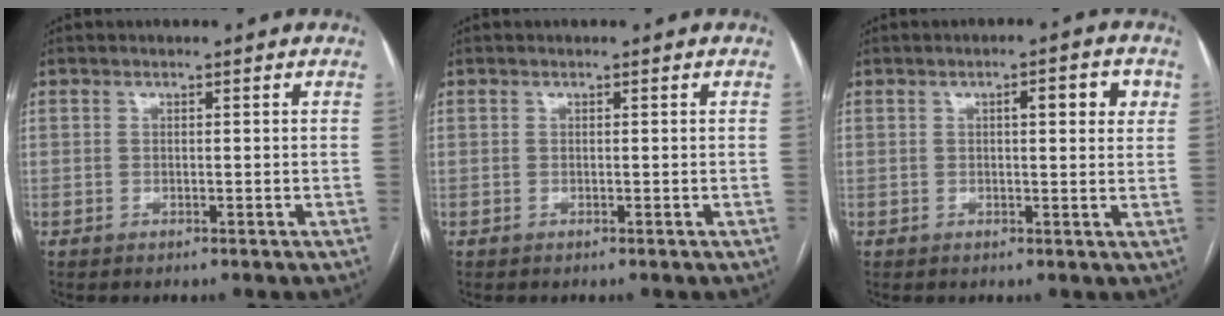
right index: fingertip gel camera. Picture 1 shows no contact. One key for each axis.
{"total": 0.0}
{"total": 4.8, "fx": 1.6, "fy": 1.1, "fz": 4.4, "tx": -0.060, "ty": 0.010, "tz": 0.019}